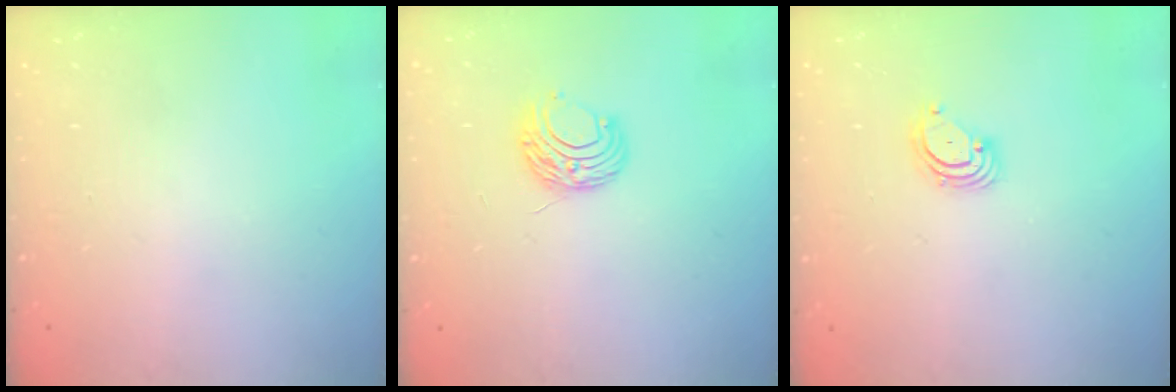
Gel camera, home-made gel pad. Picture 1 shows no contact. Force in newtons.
{"total": 7.5, "press": 7.4, "slide": 0.6}
{"total": 3.3, "press": 3.3, "slide": 0.3}